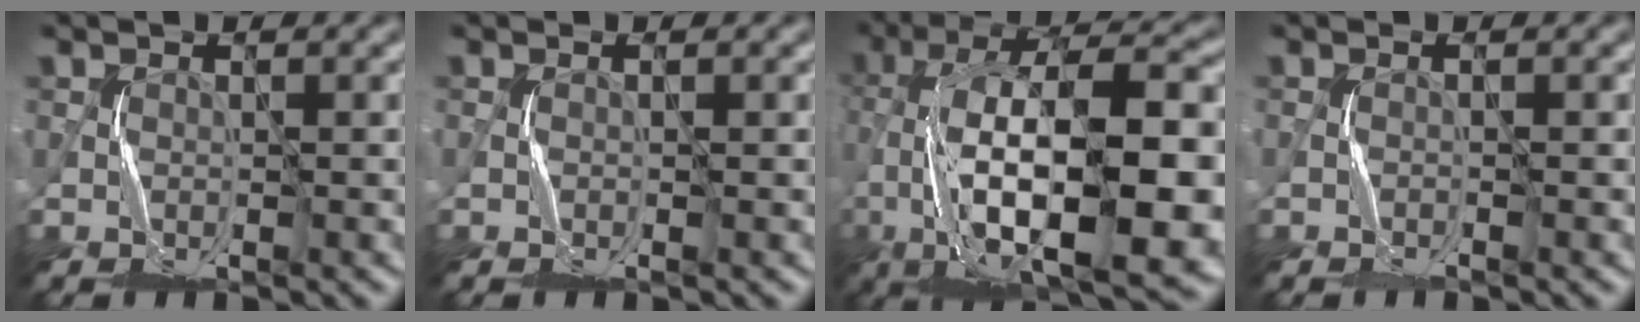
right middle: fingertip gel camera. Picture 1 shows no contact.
{"total": 0.0}
{"total": 16.7, "force": [-3.7, 6.7, 14.9], "torque": [-0.253, 0.017, -0.057]}
{"total": 0.9, "force": [-0.6, -0.5, -0.5], "torque": [0.004, 0.000, -0.012]}